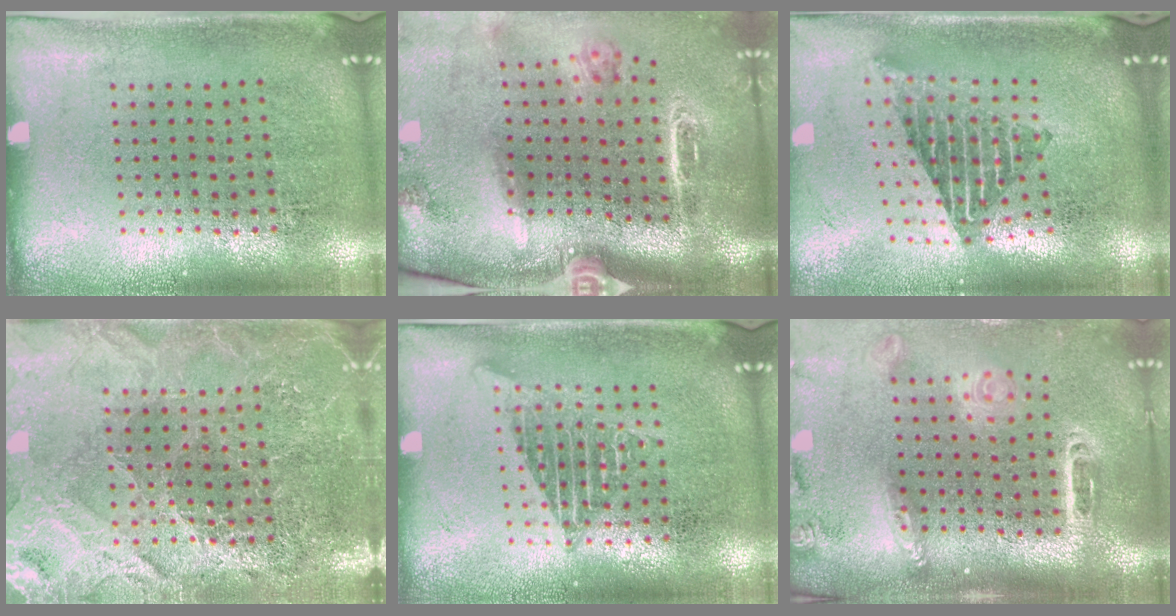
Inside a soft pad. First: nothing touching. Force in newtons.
{"total": 2.9, "press": 2.0, "slide": 2.1}
{"total": 2.2, "press": 1.6, "slide": 1.6}
{"total": 4.1, "press": 3.8, "slide": 1.4}
{"total": 1.3, "press": 1.3, "slide": 0.1}
{"total": 2.7, "press": 1.9, "slide": 1.8}